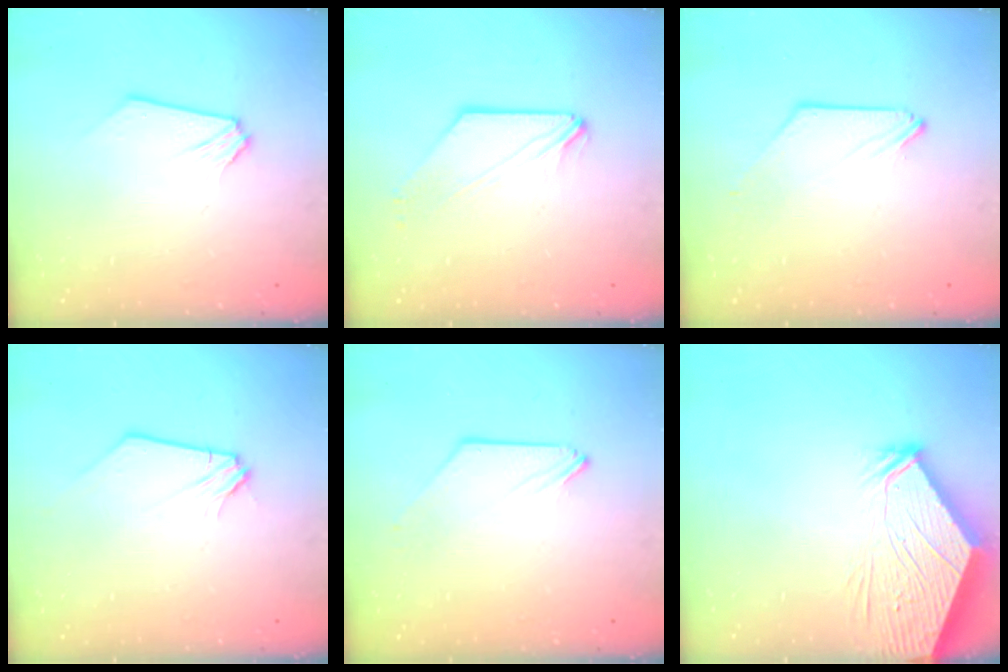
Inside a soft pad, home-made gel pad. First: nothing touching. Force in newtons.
{"total": 0.6, "press": 0.5, "slide": 0.2}
{"total": 0.0}
{"total": 0.0}
{"total": 0.0}
{"total": 8.7, "press": 8.6, "slide": 1.4}